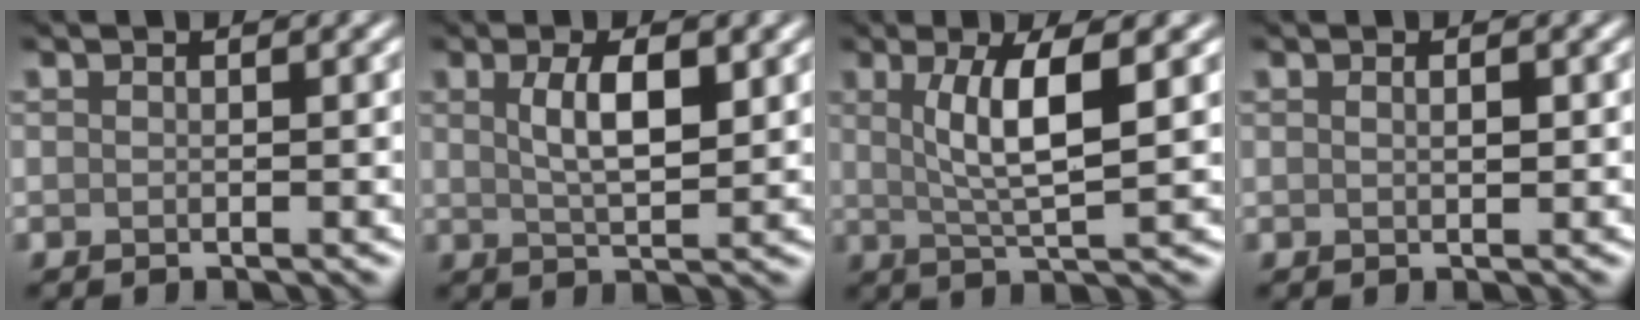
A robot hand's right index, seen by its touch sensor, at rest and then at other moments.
{"total": 4.1, "force": [1.2, 1.3, 3.7], "torque": [-0.073, 0.000, 0.024]}
{"total": 5.7, "force": [1.5, 1.2, 5.4], "torque": [-0.095, -0.001, 0.030]}
{"total": 0.7, "force": [0.2, 0.2, 0.7], "torque": [-0.013, 0.001, 0.004]}